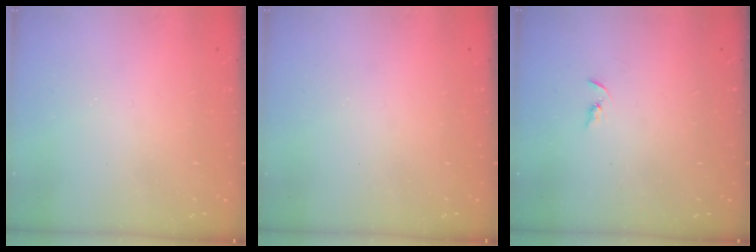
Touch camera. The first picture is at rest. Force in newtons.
{"total": 0.0}
{"total": 2.2, "press": 2.2, "slide": 0.2}